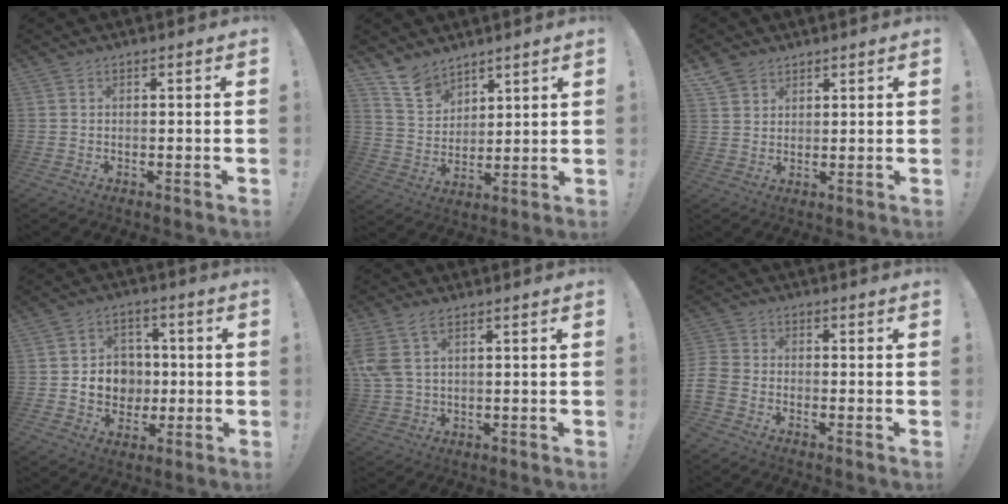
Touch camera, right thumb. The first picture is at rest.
{"total": 10.7, "force": [8.5, 6.1, 2.5], "torque": [-0.052, -0.060, 0.167]}
{"total": 5.3, "force": [3.9, 3.5, 1.1], "torque": [-0.020, -0.022, 0.075]}
{"total": 9.5, "force": [-1.0, 8.7, 3.5], "torque": [-0.040, 0.013, -0.008]}
{"total": 8.1, "force": [3.9, 4.3, 5.6], "torque": [-0.115, -0.010, 0.078]}
{"total": 4.8, "force": [-3.1, 3.1, 2.2], "torque": [-0.062, 0.007, -0.059]}